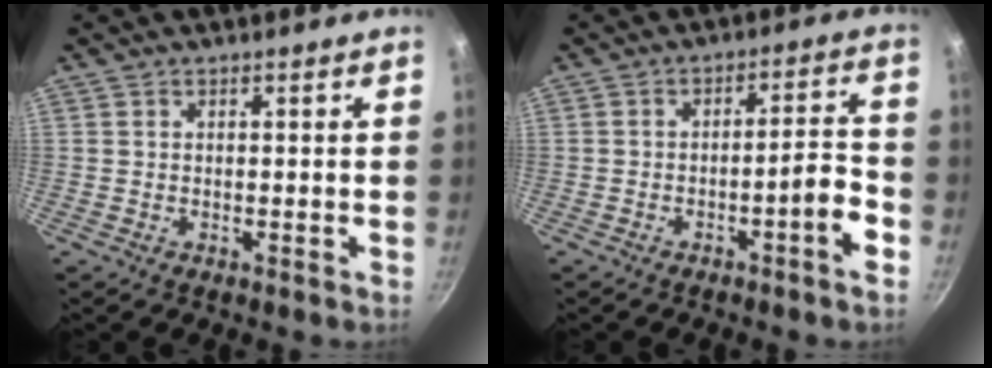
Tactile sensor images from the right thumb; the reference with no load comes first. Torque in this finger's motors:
{"motor_torque": [1.63, 0.95, 1.17, -1.00, 0.16]}